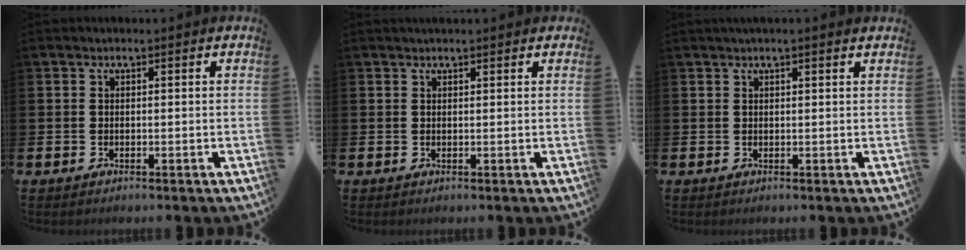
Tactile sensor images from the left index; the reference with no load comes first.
{"total": 1.0, "force": [0.9, 0.2, 0.4], "torque": [0.002, -0.001, 0.013]}
{"total": 1.5, "force": [1.3, 0.0, 0.7], "torque": [-0.004, -0.004, 0.021]}